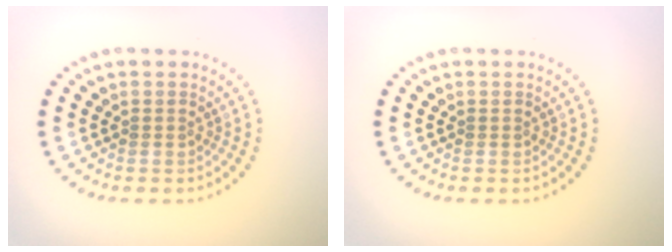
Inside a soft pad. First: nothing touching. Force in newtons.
{"total": 0.0}